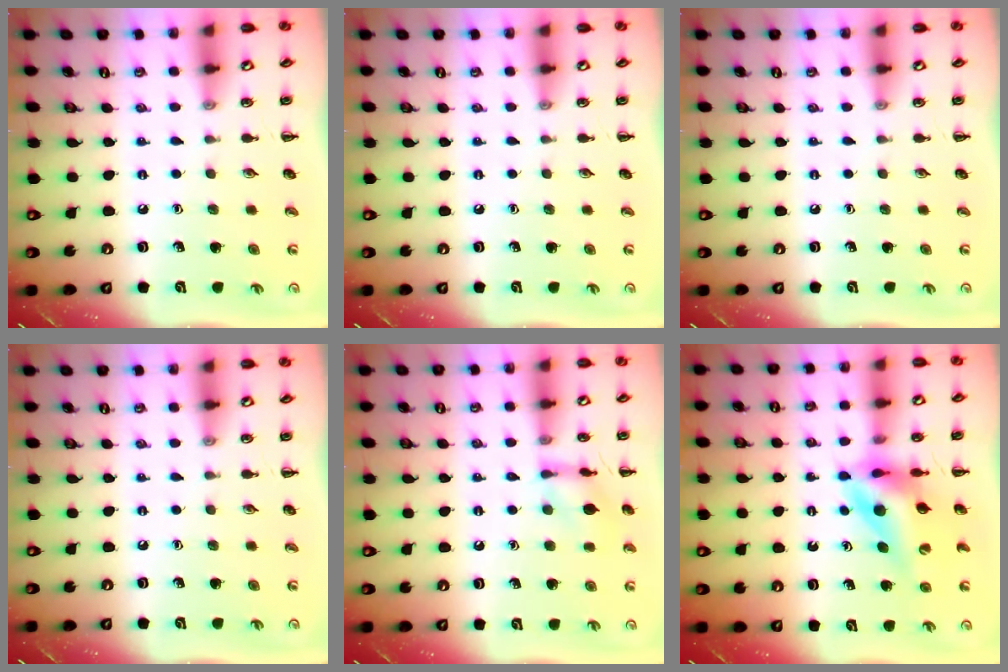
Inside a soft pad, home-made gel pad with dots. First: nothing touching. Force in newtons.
{"total": 0.0}
{"total": 0.0}
{"total": 0.0}
{"total": 9.7, "press": 9.7, "slide": 0.5}
{"total": 11.4, "press": 10.7, "slide": 3.9}